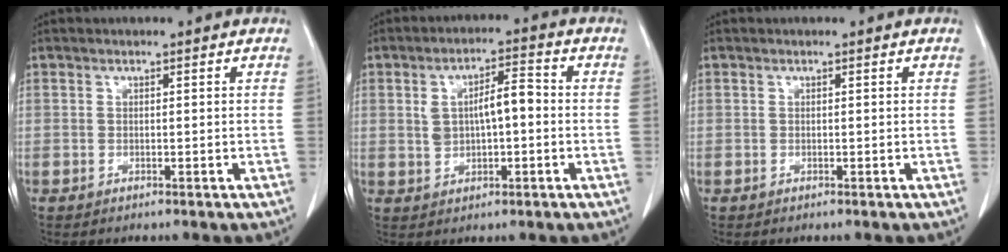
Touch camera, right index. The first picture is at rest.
{"total": 6.5, "force": [0.4, 2.5, 6.0], "torque": [-0.109, 0.018, 0.009]}
{"total": 0.0}